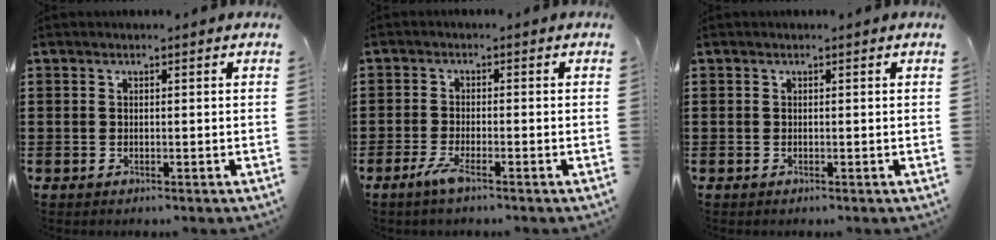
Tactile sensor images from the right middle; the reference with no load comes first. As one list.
[{"total": 3.2, "force": [-1.9, 0.4, 2.6], "torque": [-0.064, -0.010, -0.040]}, {"total": 0.0}]